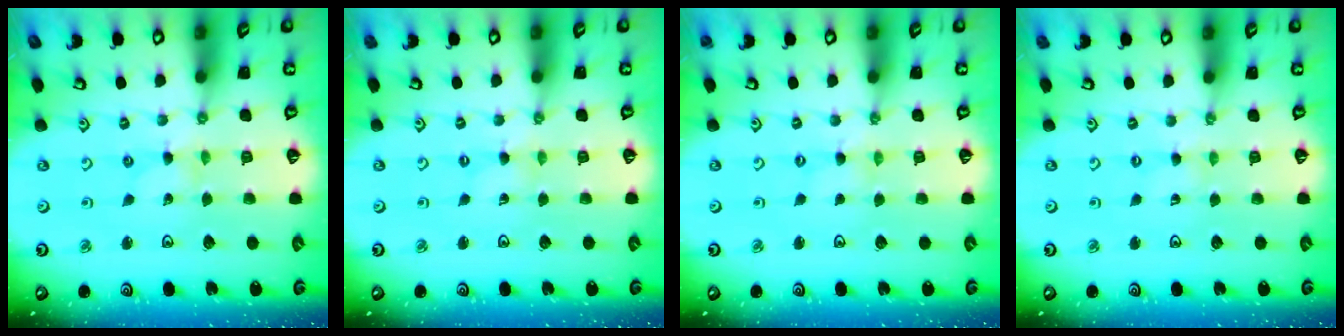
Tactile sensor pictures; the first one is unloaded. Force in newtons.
{"total": 0.0}
{"total": 0.0}
{"total": 0.0}